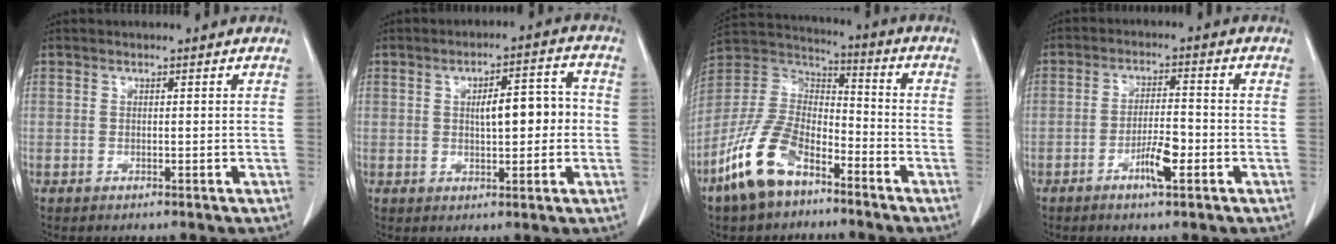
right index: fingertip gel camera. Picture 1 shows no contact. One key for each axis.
{"total": 7.0, "fx": 0.1, "fy": 2.3, "fz": 6.6, "tx": -0.099, "ty": 0.022, "tz": 0.006}
{"total": 14.0, "fx": -8.7, "fy": 6.5, "fz": 8.8, "tx": -0.198, "ty": 0.003, "tz": -0.174}
{"total": 5.1, "fx": -2.3, "fy": 1.0, "fz": 4.4, "tx": -0.083, "ty": 0.000, "tz": -0.041}